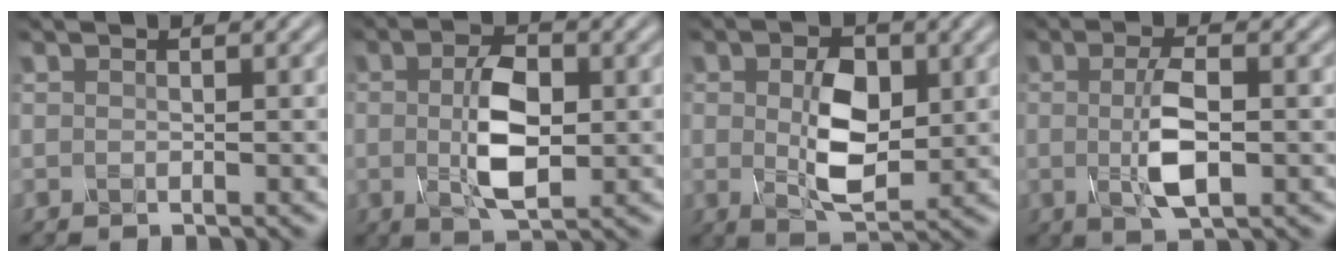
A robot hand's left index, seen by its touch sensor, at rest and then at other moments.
{"total": 5.1, "force": [0.0, 2.3, 4.5], "torque": [-0.095, 0.001, 0.001]}
{"total": 5.5, "force": [0.4, 3.1, 4.6], "torque": [-0.089, 0.000, 0.010]}
{"total": 3.8, "force": [0.0, 1.0, 3.6], "torque": [-0.078, 0.000, -0.001]}